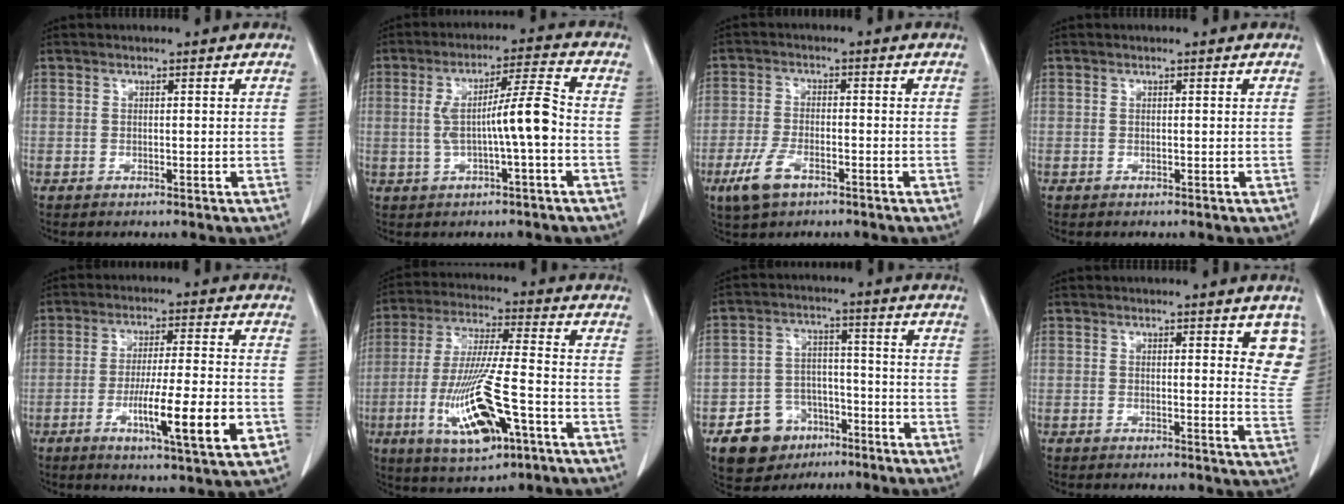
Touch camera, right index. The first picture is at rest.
{"total": 8.5, "force": [-1.0, 0.1, 8.4], "torque": [-0.150, 0.020, -0.016]}
{"total": 5.7, "force": [-3.3, 2.4, 3.9], "torque": [-0.090, -0.008, -0.058]}
{"total": 0.0}
{"total": 12.7, "force": [-4.0, 0.7, 12.0], "torque": [-0.195, -0.018, -0.064]}
{"total": 15.4, "force": [-5.7, 2.7, 14.0], "torque": [-0.284, -0.020, -0.093]}
{"total": 8.8, "force": [-4.9, 6.7, 2.8], "torque": [-0.052, 0.017, -0.075]}
{"total": 6.4, "force": [3.7, 1.6, 5.0], "torque": [-0.049, -0.018, 0.028]}